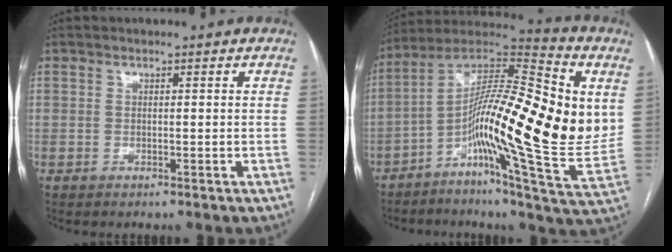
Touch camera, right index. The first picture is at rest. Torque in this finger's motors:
{"motor_torque": [2.14, 0.00, 1.05, 0.21]}